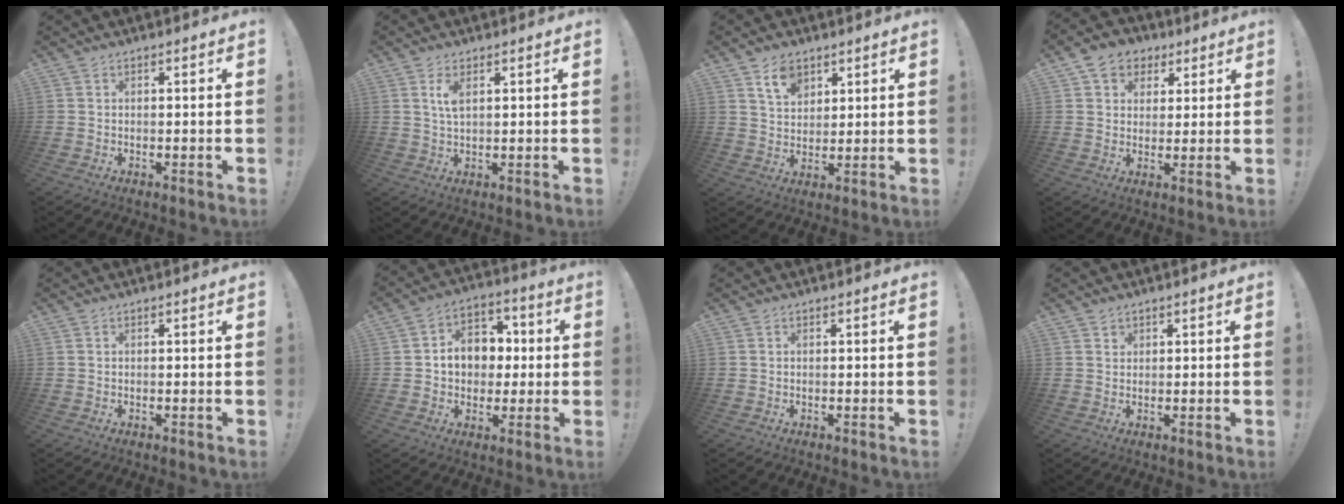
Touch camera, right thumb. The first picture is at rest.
{"total": 3.9, "force": [1.6, 1.7, 3.1], "torque": [-0.058, 0.000, 0.026]}
{"total": 8.0, "force": [5.1, 5.0, 3.6], "torque": [-0.065, -0.019, 0.095]}
{"total": 8.8, "force": [4.0, 7.4, 2.7], "torque": [-0.045, -0.009, 0.082]}
{"total": 0.0}
{"total": 10.9, "force": [0.7, 9.4, 5.5], "torque": [-0.082, 0.012, 0.023]}
{"total": 0.0}
{"total": 1.3, "force": [1.1, 0.8, 0.2], "torque": [0.004, -0.007, 0.019]}